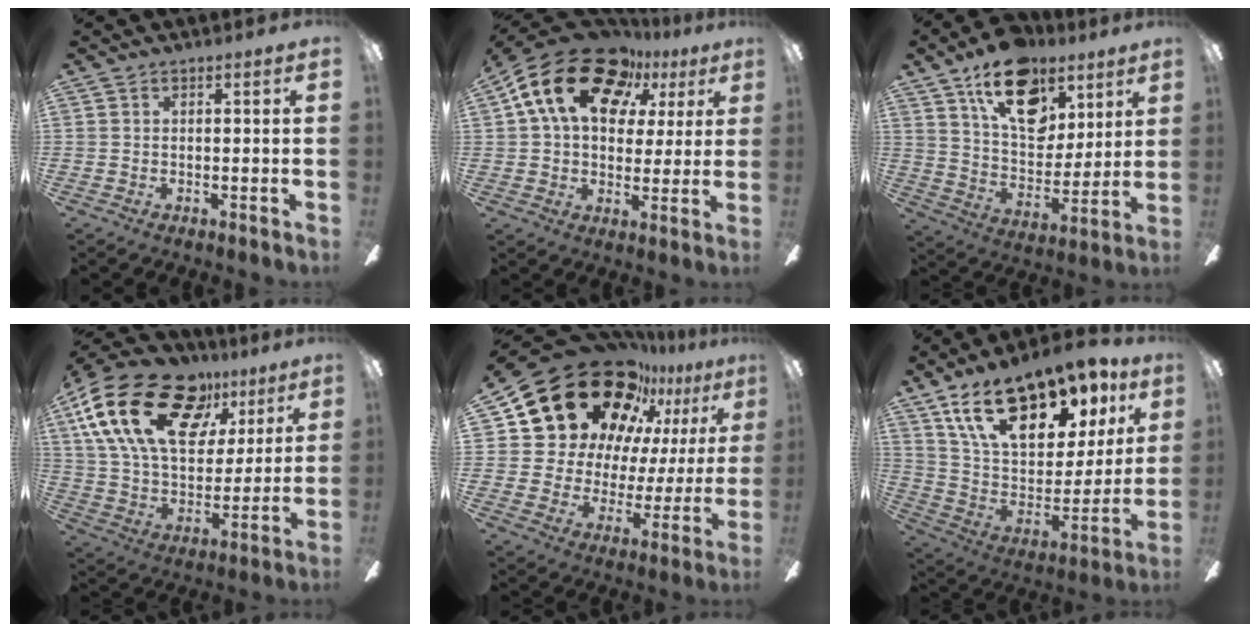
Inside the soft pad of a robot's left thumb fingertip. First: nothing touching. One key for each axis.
{"total": 19.7, "fx": 9.5, "fy": 12.8, "fz": 11.5, "tx": -0.202, "ty": -0.037, "tz": 0.173}
{"total": 20.7, "fx": 11.7, "fy": 12.4, "fz": 11.6, "tx": -0.174, "ty": -0.053, "tz": 0.209}
{"total": 26.4, "fx": 13.3, "fy": 14.8, "fz": 17.4, "tx": -0.317, "ty": -0.058, "tz": 0.242}
{"total": 23.8, "fx": 16.9, "fy": 13.3, "fz": 10.1, "tx": -0.169, "ty": -0.118, "tz": 0.322}
{"total": 22.6, "fx": 15.0, "fy": 10.9, "fz": 12.9, "tx": -0.221, "ty": -0.078, "tz": 0.265}